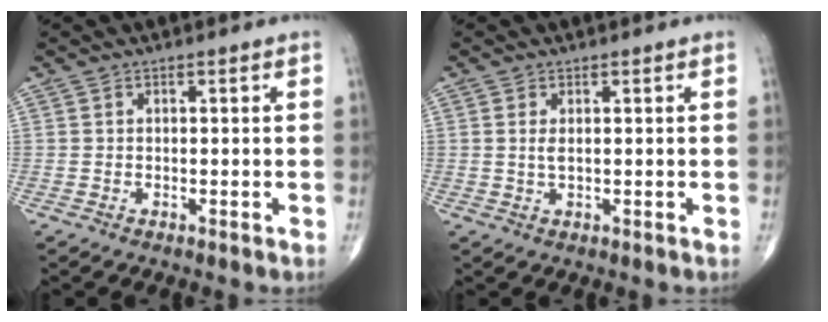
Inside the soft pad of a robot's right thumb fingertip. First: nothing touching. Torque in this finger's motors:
{"motor_torque": [-0.06, 0.06, -0.15, 0.25, -0.06]}